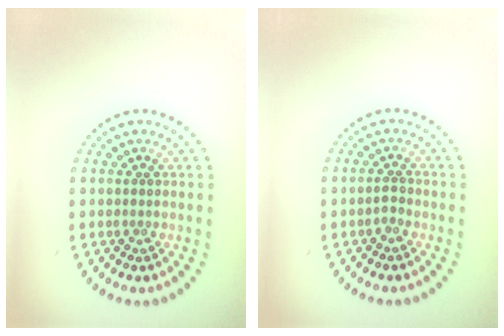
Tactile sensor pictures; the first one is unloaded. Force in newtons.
{"total": 1.1, "press": 1.0, "slide": 0.5}